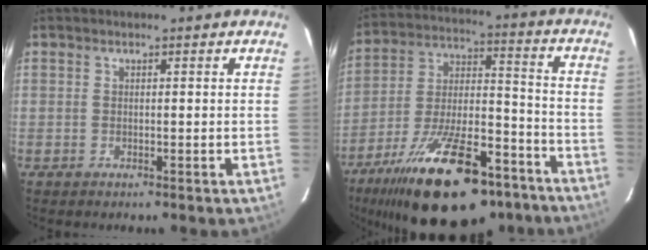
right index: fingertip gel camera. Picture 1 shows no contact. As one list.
[{"total": 28.5, "force": [-19.2, 11.1, 17.9], "torque": [-0.321, -0.010, -0.283]}]